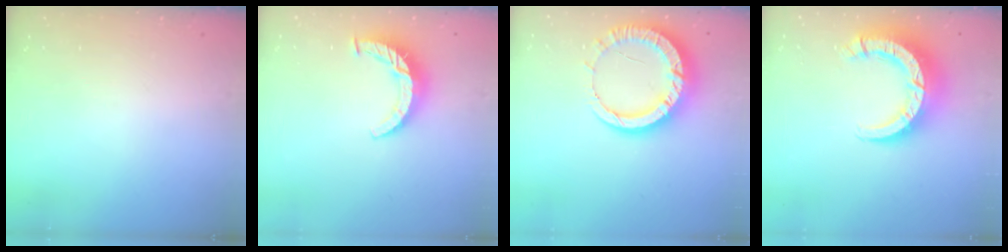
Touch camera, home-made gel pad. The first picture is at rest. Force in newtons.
{"total": 9.3, "press": 9.3, "slide": 0.5}
{"total": 14.2, "press": 14.1, "slide": 1.5}
{"total": 12.5, "press": 12.4, "slide": 1.3}